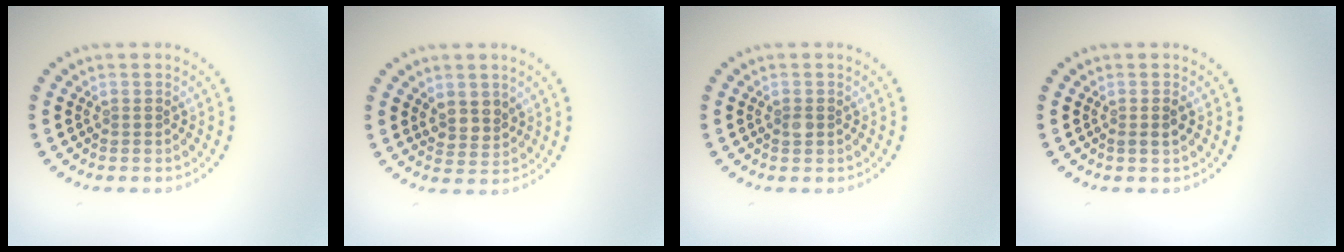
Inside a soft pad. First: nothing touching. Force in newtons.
{"total": 2.2, "press": 1.9, "slide": 1.0}
{"total": 0.9, "press": 0.9, "slide": 0.0}
{"total": 1.1, "press": 1.0, "slide": 0.5}